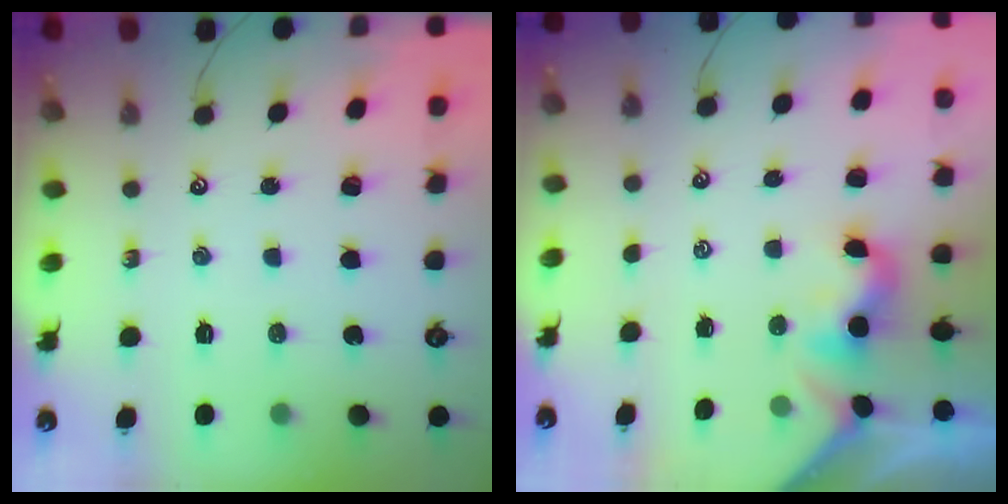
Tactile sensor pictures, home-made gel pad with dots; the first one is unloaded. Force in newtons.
{"total": 1.9, "press": 1.8, "slide": 0.5}